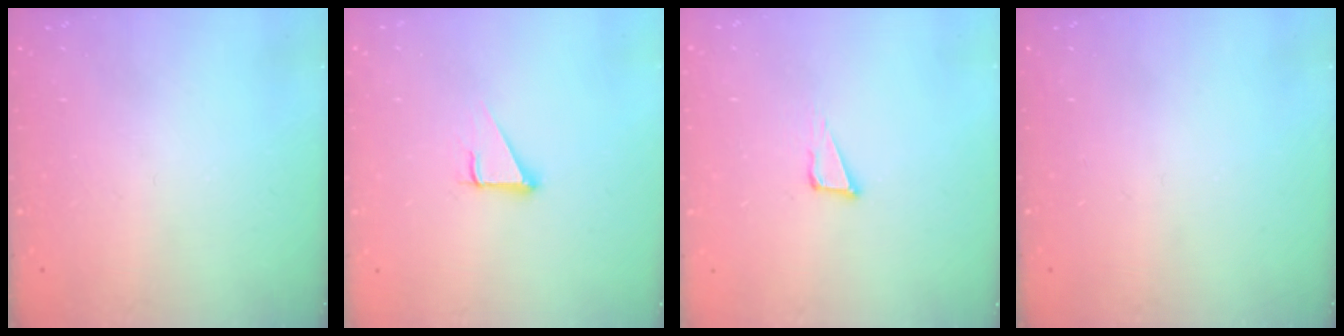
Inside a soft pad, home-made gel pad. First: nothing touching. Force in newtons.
{"total": 3.0, "press": 3.0, "slide": 0.2}
{"total": 3.8, "press": 3.7, "slide": 0.9}
{"total": 0.0}